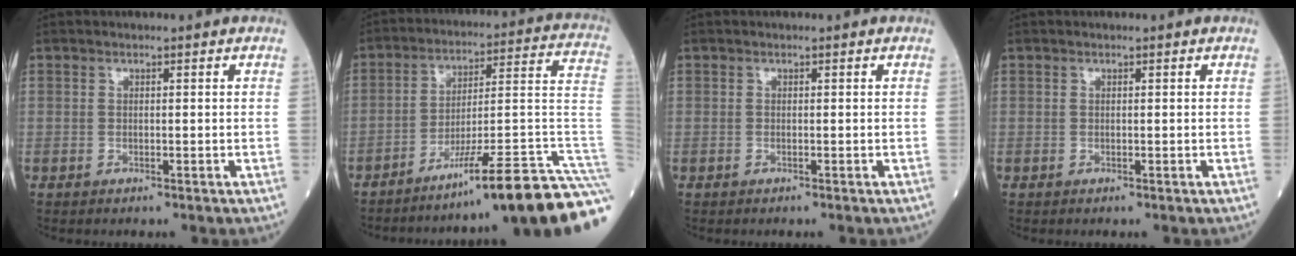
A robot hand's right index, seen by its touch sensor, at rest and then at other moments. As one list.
[{"total": 21.8, "force": [-15.1, -0.7, 15.7], "torque": [-0.123, 0.027, -0.233]}, {"total": 0.0}, {"total": 0.0}]